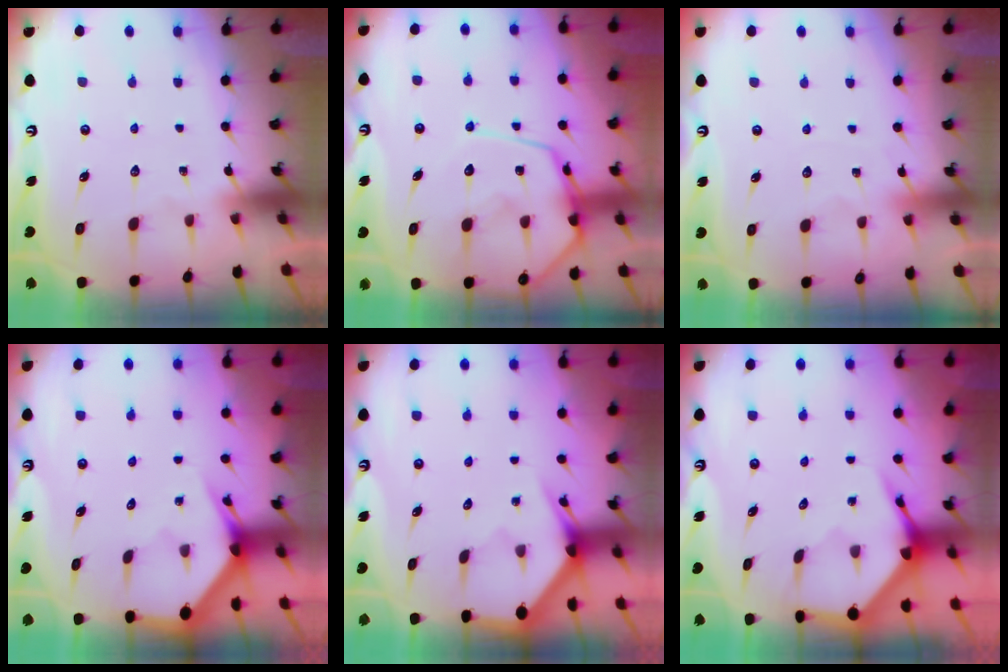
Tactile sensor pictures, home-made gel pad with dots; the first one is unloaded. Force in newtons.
{"total": 14.1, "press": 14.0, "slide": 1.5}
{"total": 2.9, "press": 2.9, "slide": 0.4}
{"total": 2.7, "press": 2.7, "slide": 0.1}
{"total": 3.2, "press": 3.2, "slide": 0.2}
{"total": 3.9, "press": 3.9, "slide": 0.5}